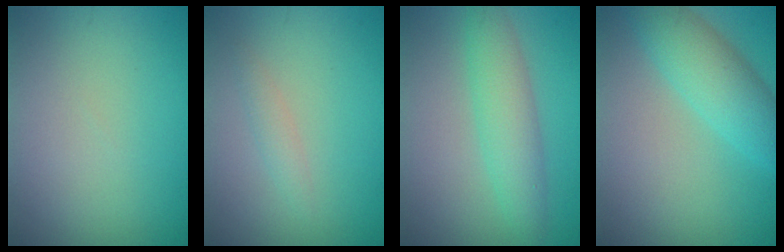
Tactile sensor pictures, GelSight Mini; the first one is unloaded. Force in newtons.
{"total": 1.2, "press": 1.2, "slide": 0.0}
{"total": 4.0, "press": 4.0, "slide": 0.1}
{"total": 5.0, "press": 5.0, "slide": 0.2}